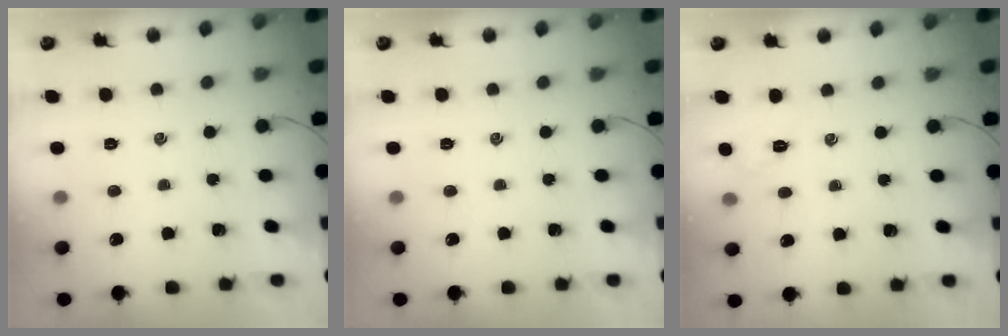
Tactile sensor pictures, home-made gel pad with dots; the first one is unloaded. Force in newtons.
{"total": 0.0}
{"total": 3.0, "press": 2.9, "slide": 0.8}